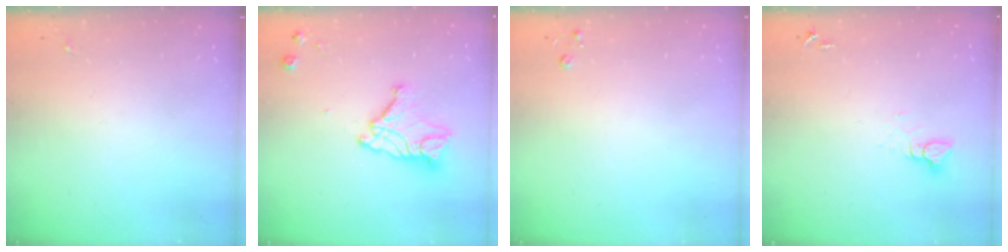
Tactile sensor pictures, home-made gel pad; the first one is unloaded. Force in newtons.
{"total": 13.7, "press": 13.7, "slide": 1.3}
{"total": 2.6, "press": 2.6, "slide": 0.3}
{"total": 3.5, "press": 3.5, "slide": 0.2}